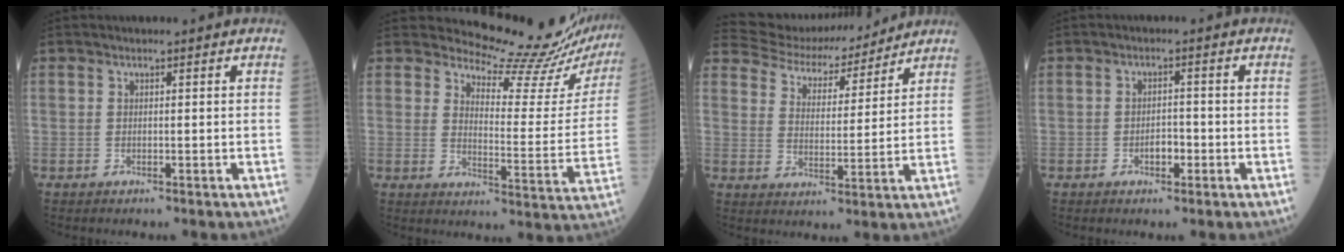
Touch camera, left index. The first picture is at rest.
{"total": 16.3, "force": [16.1, 0.5, 2.5], "torque": [-0.033, -0.110, 0.184]}
{"total": 12.9, "force": [12.3, 3.3, 2.2], "torque": [-0.038, 0.015, 0.185]}
{"total": 2.3, "force": [-1.0, 1.2, 1.7], "torque": [-0.025, 0.005, -0.015]}